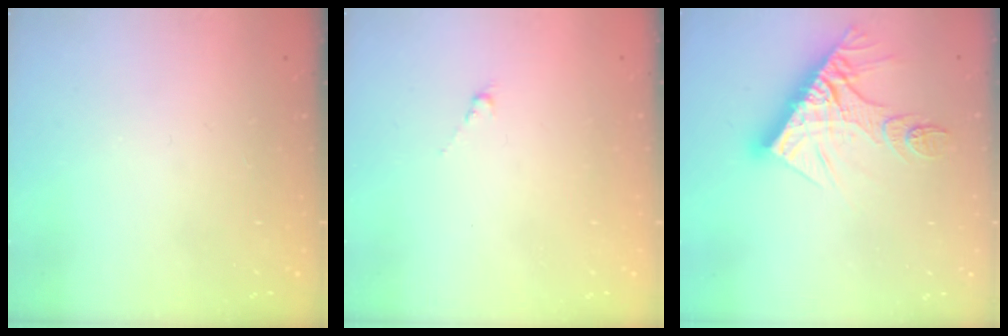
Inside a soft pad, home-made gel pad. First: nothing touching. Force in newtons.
{"total": 0.5, "press": 0.3, "slide": 0.4}
{"total": 15.4, "press": 15.3, "slide": 1.2}